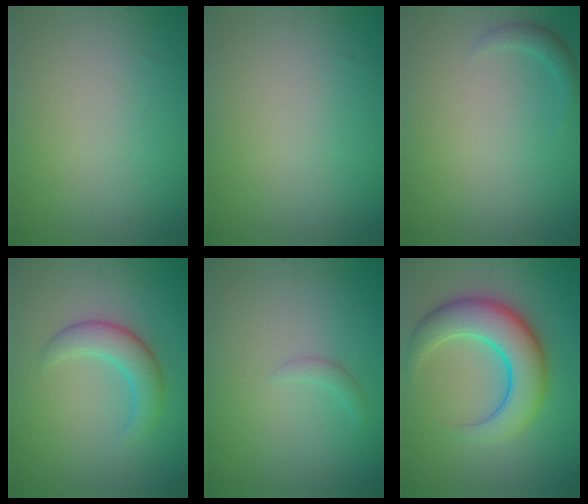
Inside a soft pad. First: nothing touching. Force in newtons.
{"total": 0.0}
{"total": 1.2, "press": 1.2, "slide": 0.1}
{"total": 3.2, "press": 3.2, "slide": 0.2}
{"total": 0.8, "press": 0.8, "slide": 0.0}
{"total": 7.1, "press": 7.1, "slide": 0.2}